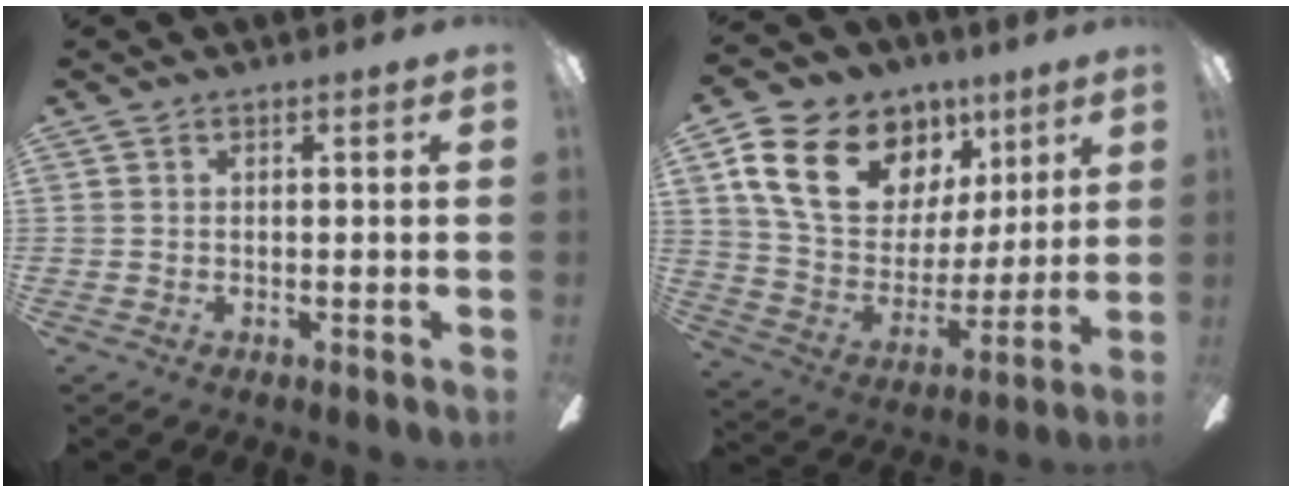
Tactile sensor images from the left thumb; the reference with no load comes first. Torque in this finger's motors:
{"motor_torque": [0.35, 0.52, 1.28, -1.49, 0.32]}